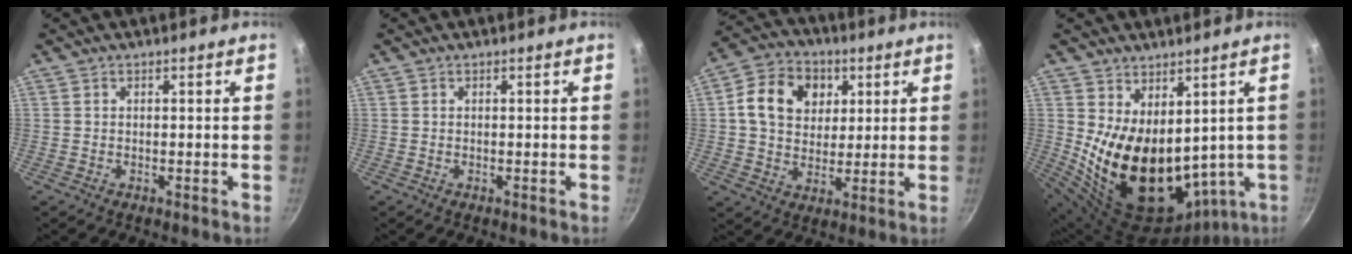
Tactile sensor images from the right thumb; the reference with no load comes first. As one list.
[{"total": 0.0}, {"total": 12.7, "force": [3.5, 10.1, 6.8], "torque": [-0.094, 0.003, 0.048]}, {"total": 19.6, "force": [1.9, 12.3, 15.1], "torque": [-0.241, -0.034, 0.074]}]